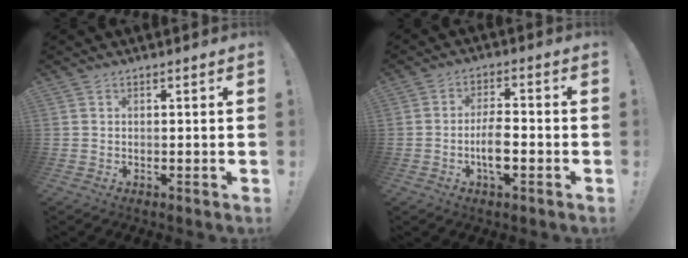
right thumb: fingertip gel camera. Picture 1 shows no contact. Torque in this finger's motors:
{"motor_torque": [1.73, 1.32, 0.60, -0.55, 0.37]}